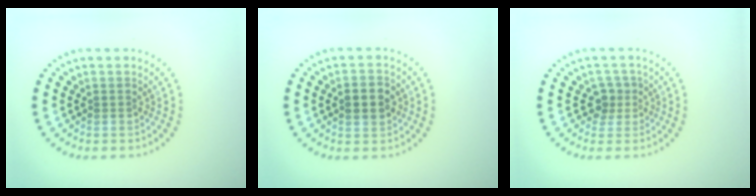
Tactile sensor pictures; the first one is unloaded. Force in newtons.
{"total": 3.5, "press": 3.5, "slide": 0.2}
{"total": 2.0, "press": 1.6, "slide": 1.2}